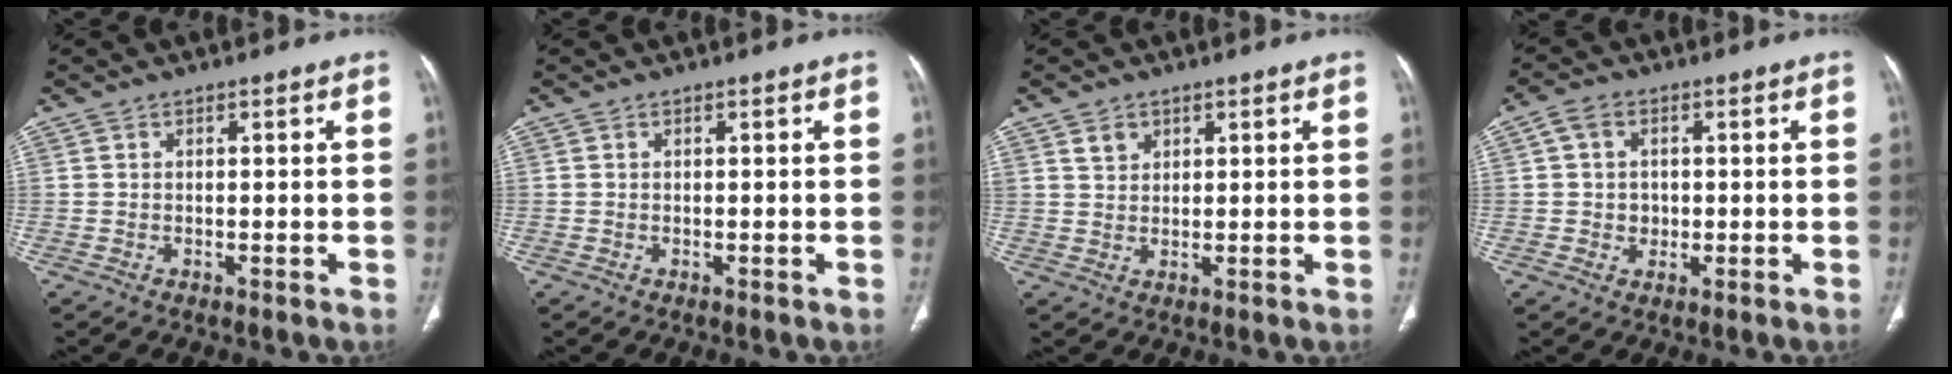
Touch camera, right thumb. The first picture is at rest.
{"total": 0.0}
{"total": 2.7, "force": [1.7, 1.9, 1.0], "torque": [-0.008, -0.009, 0.035]}
{"total": 4.5, "force": [0.4, 3.8, 2.5], "torque": [-0.030, 0.002, 0.005]}